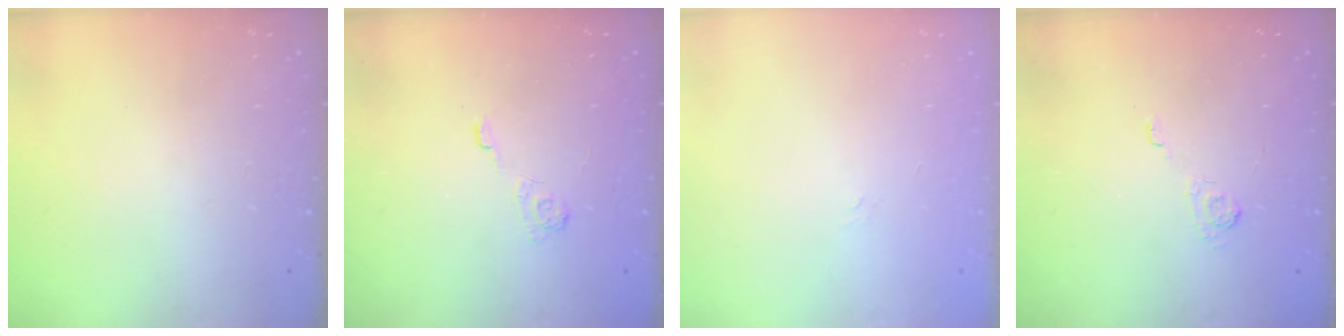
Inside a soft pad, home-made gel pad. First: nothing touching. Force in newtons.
{"total": 2.7, "press": 2.3, "slide": 1.4}
{"total": 2.3, "press": 2.0, "slide": 1.1}
{"total": 2.0, "press": 1.5, "slide": 1.3}